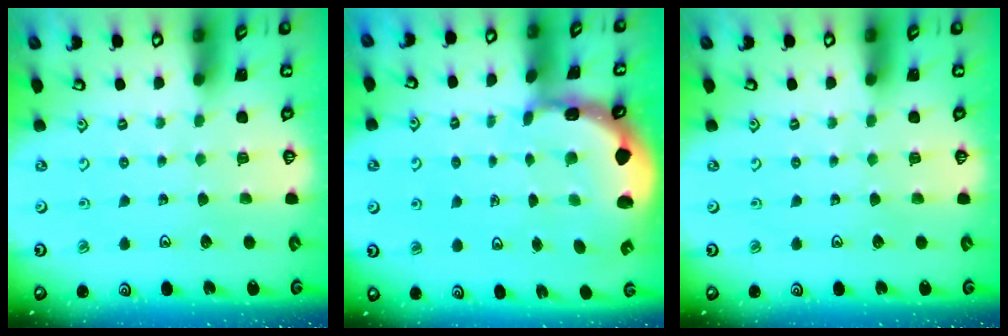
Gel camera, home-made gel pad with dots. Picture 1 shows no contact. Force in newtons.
{"total": 2.2, "press": 2.0, "slide": 1.0}
{"total": 0.0}